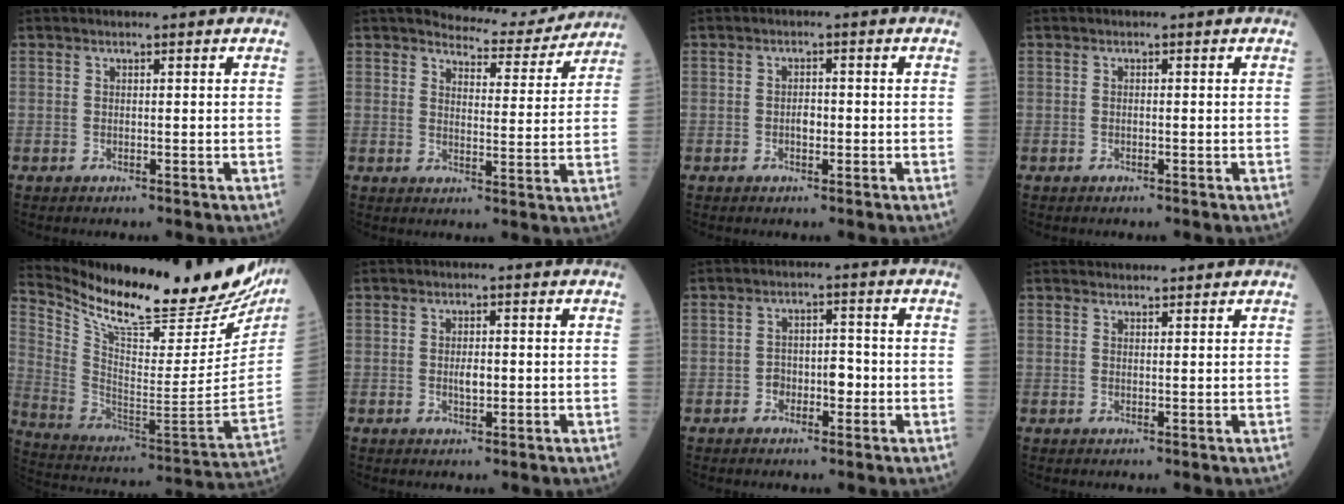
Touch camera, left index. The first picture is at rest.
{"total": 8.5, "force": [8.3, 1.6, 0.8], "torque": [-0.007, -0.013, 0.102]}
{"total": 1.6, "force": [-0.7, 0.8, 1.3], "torque": [-0.019, 0.000, -0.012]}
{"total": 0.0}
{"total": 28.8, "force": [24.5, 5.9, 14.0], "torque": [-0.244, -0.072, 0.353]}
{"total": 2.0, "force": [-0.4, 0.8, 1.7], "torque": [-0.032, -0.003, -0.007]}
{"total": 3.6, "force": [-1.4, 1.9, 2.7], "torque": [-0.037, 0.011, -0.026]}
{"total": 2.9, "force": [2.8, 0.5, 0.4], "torque": [-0.005, 0.017, 0.039]}